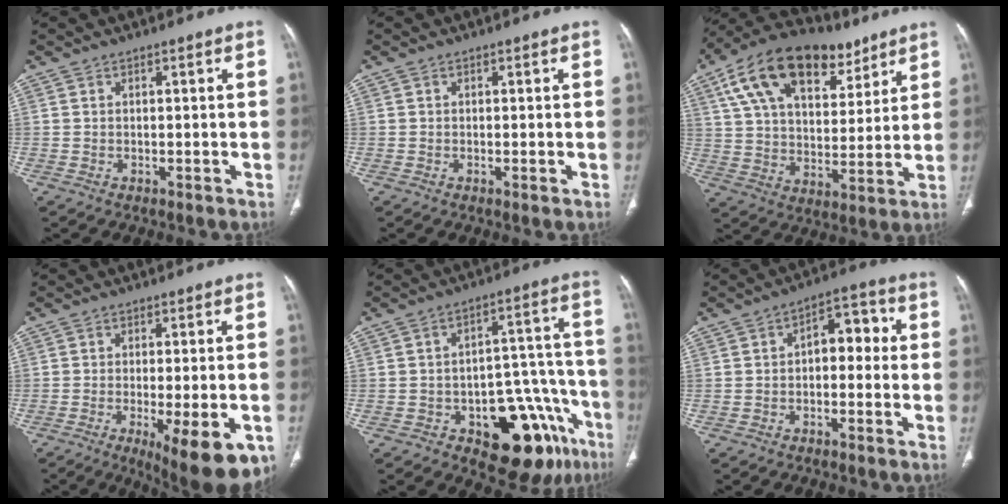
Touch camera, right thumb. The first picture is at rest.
{"total": 0.6, "force": [-0.1, 0.1, 0.6], "torque": [-0.013, -0.002, -0.001]}
{"total": 22.9, "force": [12.3, 12.7, 14.5], "torque": [-0.229, -0.004, 0.211]}
{"total": 14.8, "force": [-6.6, 4.7, 12.4], "torque": [-0.134, -0.007, -0.082]}
{"total": 18.1, "force": [-9.5, 8.9, 12.6], "torque": [-0.090, 0.080, -0.118]}
{"total": 7.2, "force": [0.0, 4.4, 5.6], "torque": [-0.043, 0.031, -0.013]}